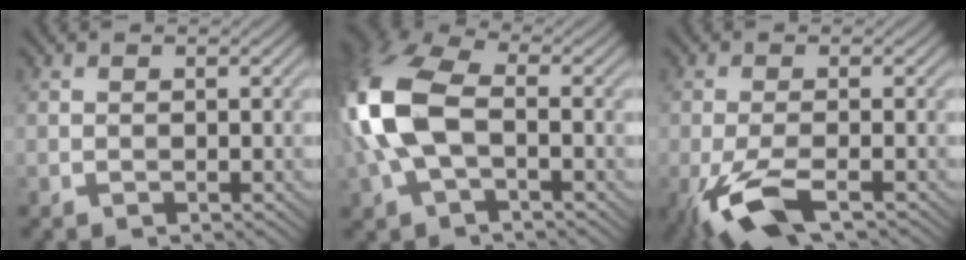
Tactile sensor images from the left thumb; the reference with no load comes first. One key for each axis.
{"total": 11.9, "fx": -0.9, "fy": 6.6, "fz": 9.9, "tx": -0.266, "ty": 0.014, "tz": -0.030}
{"total": 6.5, "fx": -3.4, "fy": 1.8, "fz": 5.2, "tx": -0.108, "ty": -0.005, "tz": -0.074}